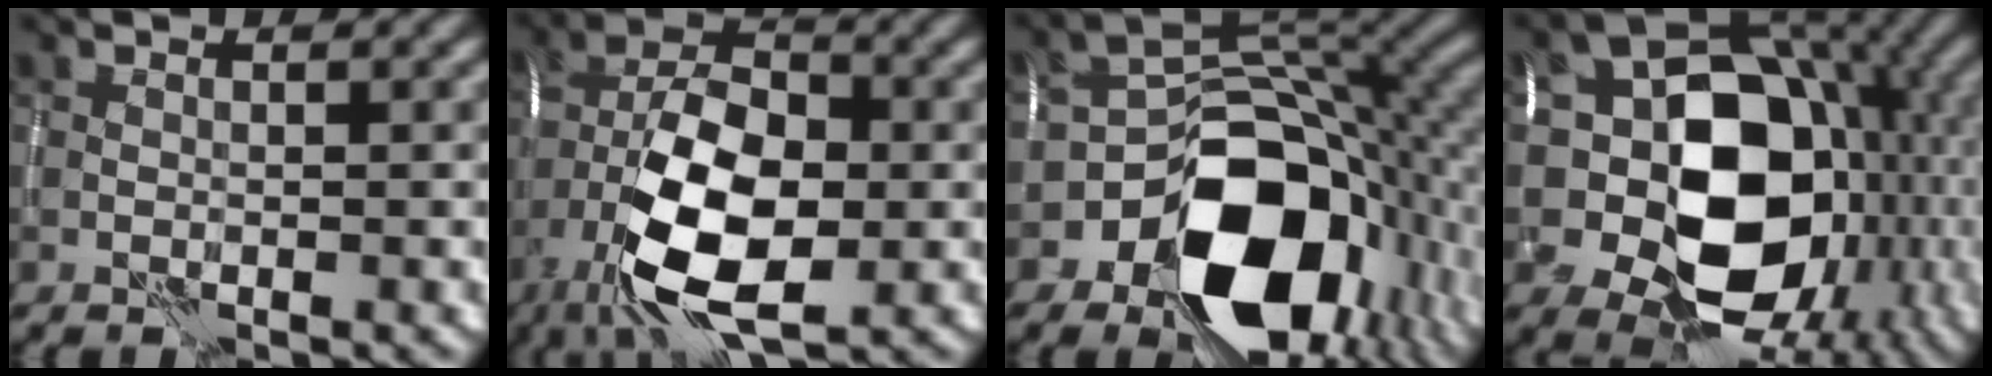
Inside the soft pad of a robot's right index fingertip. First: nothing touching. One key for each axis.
{"total": 12.0, "fx": -3.9, "fy": 6.0, "fz": 9.6, "tx": -0.184, "ty": -0.003, "tz": -0.077}
{"total": 13.9, "fx": -5.3, "fy": 9.1, "fz": 9.1, "tx": -0.125, "ty": -0.007, "tz": -0.089}
{"total": 15.5, "fx": -1.0, "fy": 11.4, "fz": 10.5, "tx": -0.134, "ty": -0.004, "tz": -0.016}